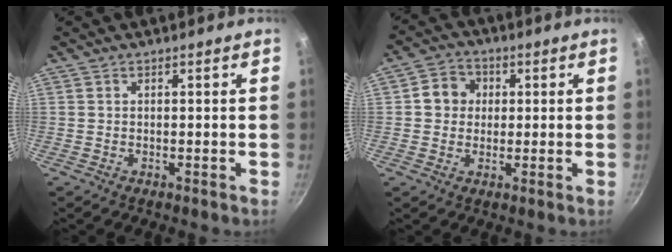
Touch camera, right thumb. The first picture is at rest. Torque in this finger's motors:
{"motor_torque": [-0.24, 0.25, 0.19, 0.11, 0.03]}